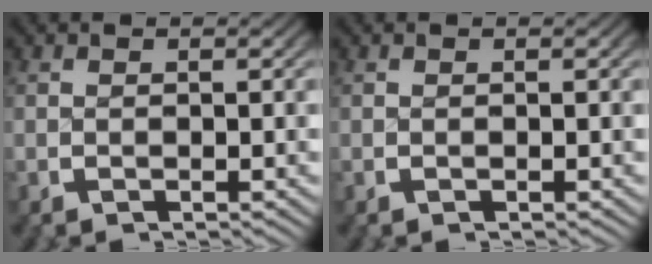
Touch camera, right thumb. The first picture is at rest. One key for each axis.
{"total": 0.0}